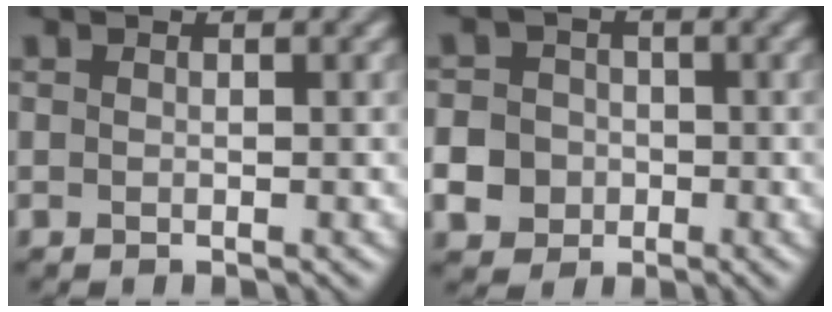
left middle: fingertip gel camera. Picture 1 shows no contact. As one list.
[{"total": 4.6, "force": [-1.3, 4.3, 1.1], "torque": [-0.012, 0.004, -0.046]}]